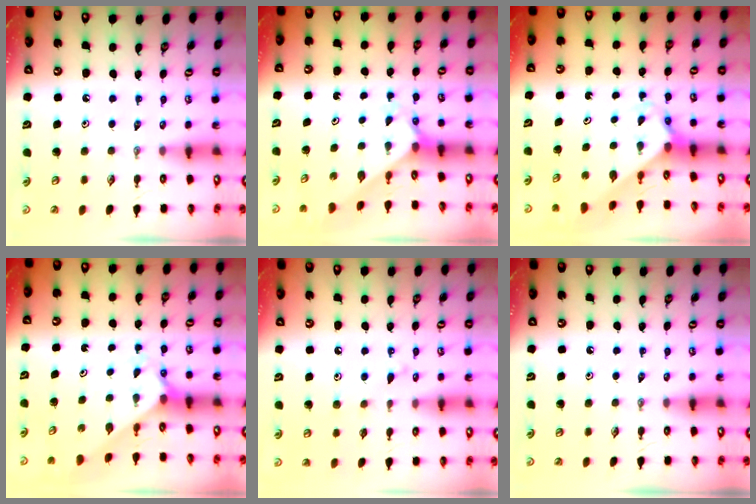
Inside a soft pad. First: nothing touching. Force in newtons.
{"total": 1.9, "press": 1.9, "slide": 0.1}
{"total": 2.2, "press": 2.2, "slide": 0.1}
{"total": 2.1, "press": 2.1, "slide": 0.2}
{"total": 7.1, "press": 7.1, "slide": 0.5}
{"total": 0.0}